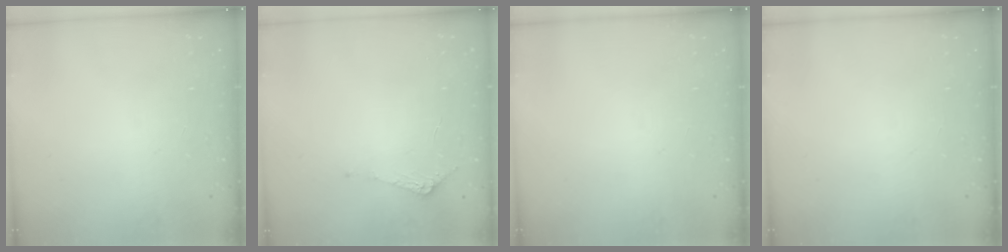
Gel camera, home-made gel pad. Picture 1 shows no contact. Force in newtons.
{"total": 5.7, "press": 5.6, "slide": 0.5}
{"total": 0.0}
{"total": 0.0}